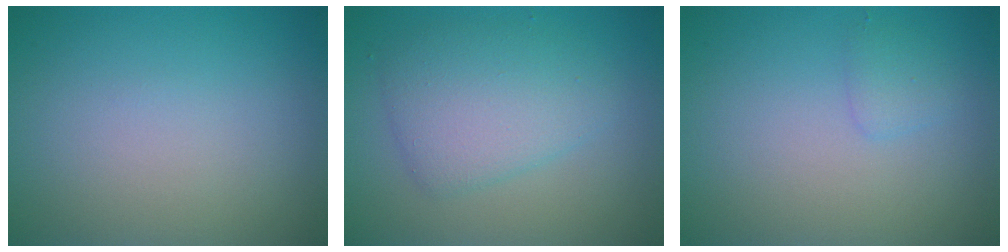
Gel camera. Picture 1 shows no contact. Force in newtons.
{"total": 4.2, "press": 4.2, "slide": 0.1}
{"total": 1.1, "press": 1.1, "slide": 0.1}